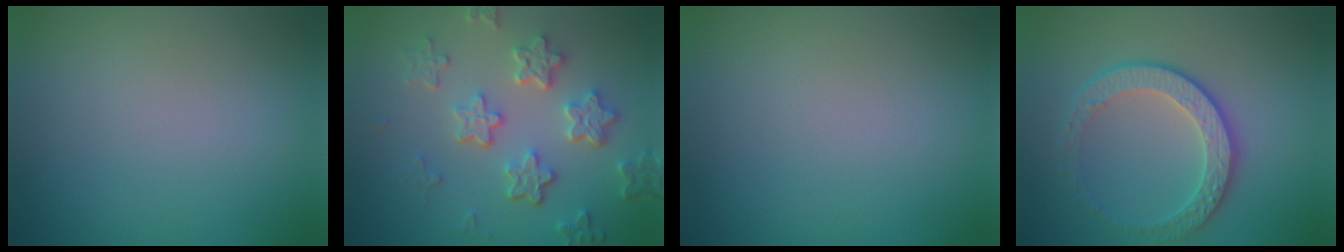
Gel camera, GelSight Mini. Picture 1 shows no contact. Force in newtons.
{"total": 5.3, "press": 4.1, "slide": 3.4}
{"total": 0.0}
{"total": 3.8, "press": 3.4, "slide": 1.7}